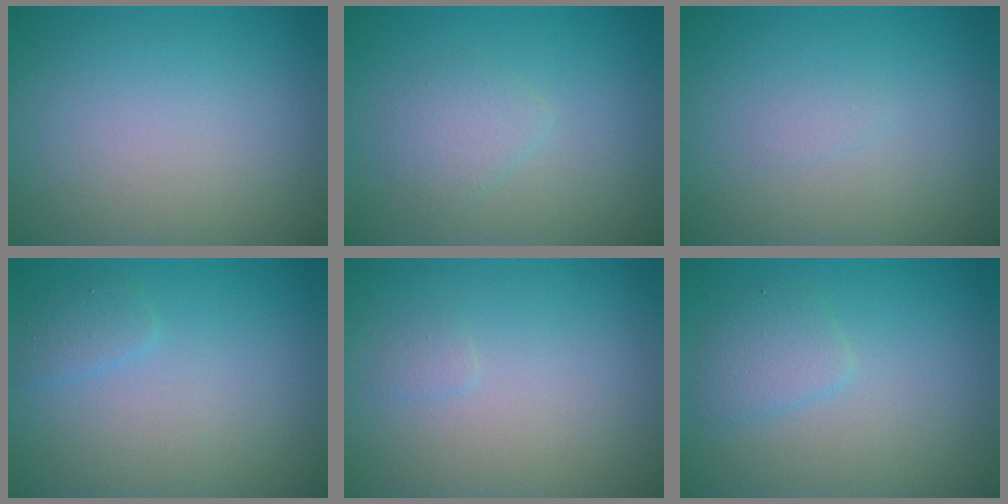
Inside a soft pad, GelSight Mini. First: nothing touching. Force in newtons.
{"total": 1.8, "press": 1.8, "slide": 0.1}
{"total": 0.5, "press": 0.5, "slide": 0.1}
{"total": 1.1, "press": 1.1, "slide": 0.1}
{"total": 0.6, "press": 0.6, "slide": 0.1}
{"total": 1.9, "press": 1.9, "slide": 0.0}